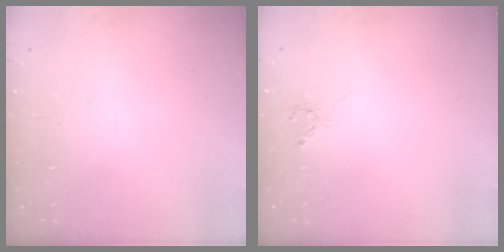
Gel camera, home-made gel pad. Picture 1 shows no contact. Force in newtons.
{"total": 3.2, "press": 3.2, "slide": 0.4}